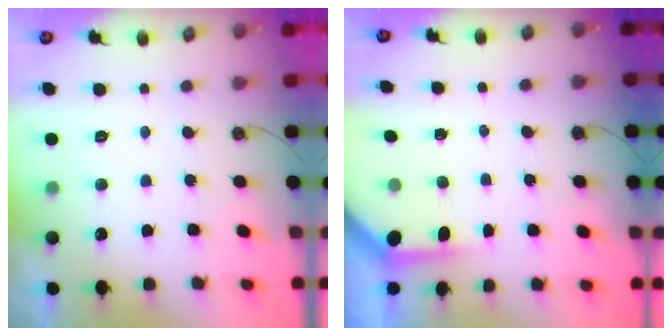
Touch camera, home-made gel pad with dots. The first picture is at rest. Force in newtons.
{"total": 3.7, "press": 3.7, "slide": 0.3}